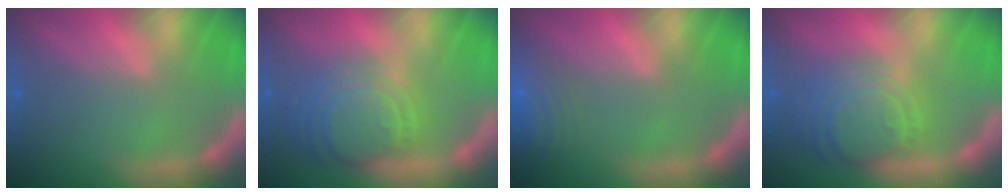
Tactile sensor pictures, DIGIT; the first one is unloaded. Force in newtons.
{"total": 9.1}
{"total": 9.1}
{"total": 8.5}